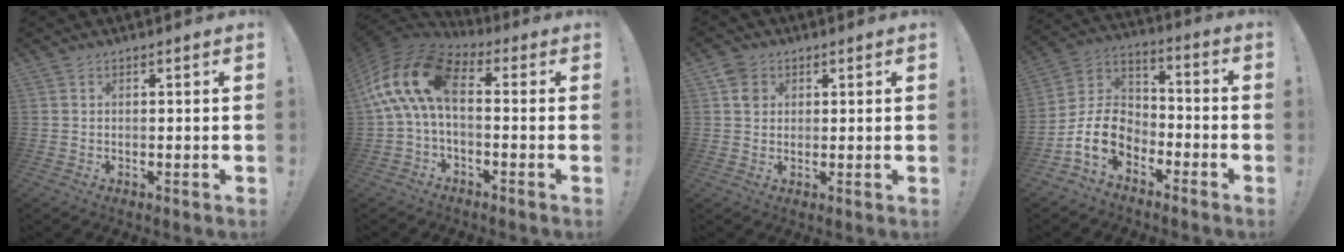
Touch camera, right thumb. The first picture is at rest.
{"total": 15.8, "force": [2.4, 8.3, 13.3], "torque": [-0.259, 0.014, 0.050]}
{"total": 4.2, "force": [1.5, 3.7, 1.4], "torque": [-0.013, 0.001, 0.028]}
{"total": 13.2, "force": [-6.8, 8.9, 7.0], "torque": [-0.131, 0.032, -0.122]}